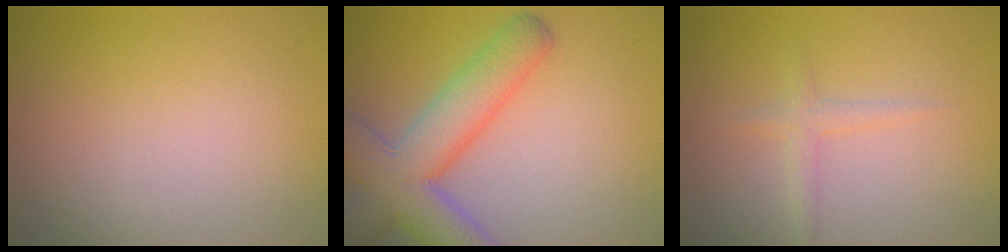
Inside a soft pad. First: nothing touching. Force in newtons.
{"total": 8.4, "press": 8.4, "slide": 0.4}
{"total": 1.3, "press": 1.3, "slide": 0.1}